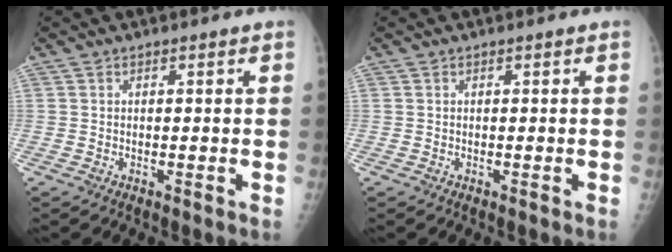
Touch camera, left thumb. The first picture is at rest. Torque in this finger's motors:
{"motor_torque": [0.02, 0.02, 0.01, -0.05, 0.00]}